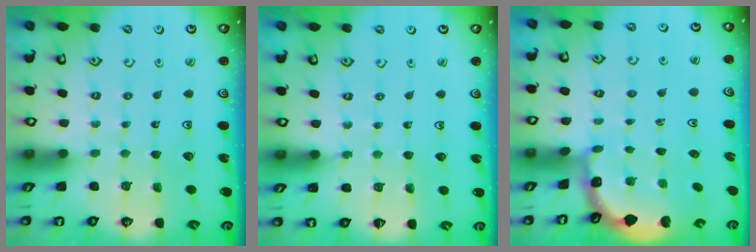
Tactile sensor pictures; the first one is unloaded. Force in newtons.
{"total": 3.4, "press": 3.4, "slide": 0.6}
{"total": 2.0, "press": 2.0, "slide": 0.3}